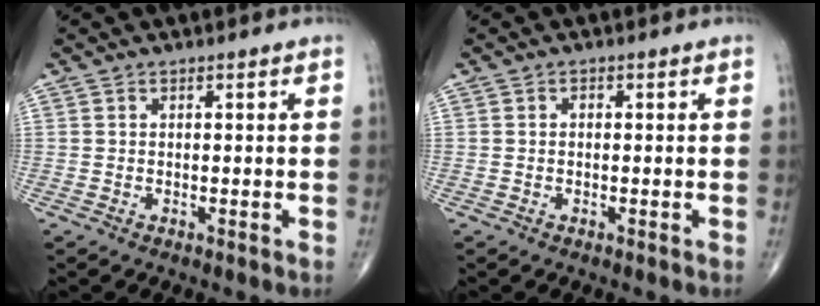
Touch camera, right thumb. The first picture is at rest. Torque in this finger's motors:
{"motor_torque": [0.18, 0.42, 0.15, 0.03, 0.00]}